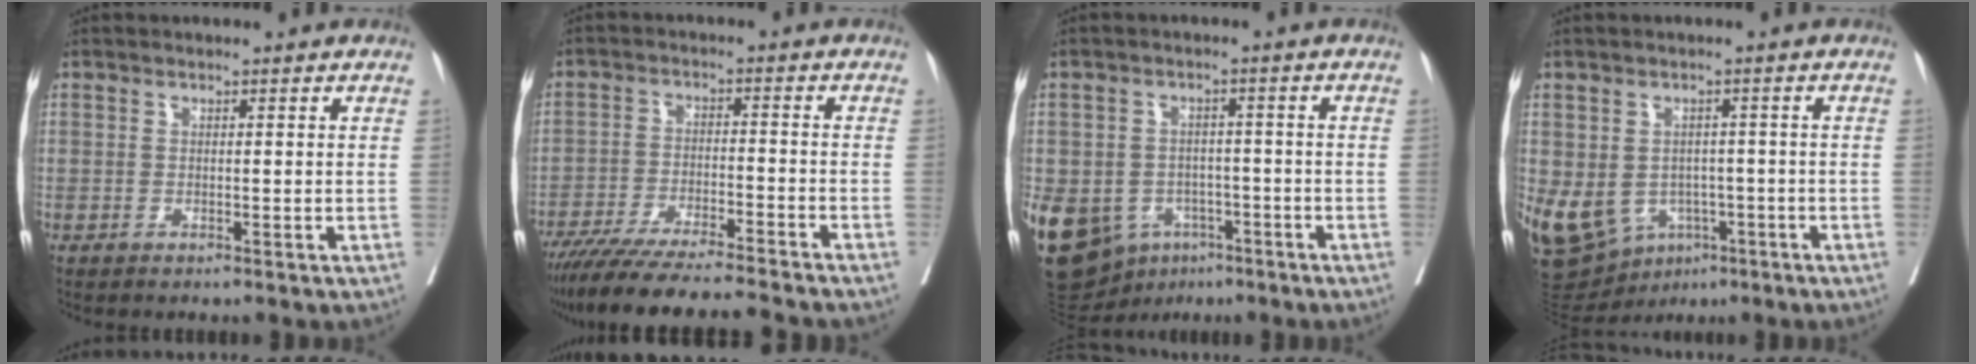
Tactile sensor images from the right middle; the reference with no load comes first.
{"total": 16.6, "force": [-15.0, -0.1, 7.3], "torque": [-0.108, -0.033, -0.232]}
{"total": 22.1, "force": [-9.7, 17.1, 10.2], "torque": [-0.301, -0.007, -0.134]}
{"total": 11.2, "force": [-4.4, 8.6, 5.6], "torque": [-0.118, 0.011, -0.054]}